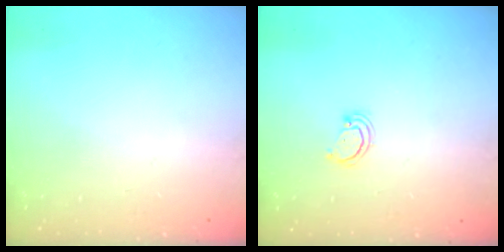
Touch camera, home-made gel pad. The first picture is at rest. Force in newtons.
{"total": 2.6, "press": 2.6, "slide": 0.3}